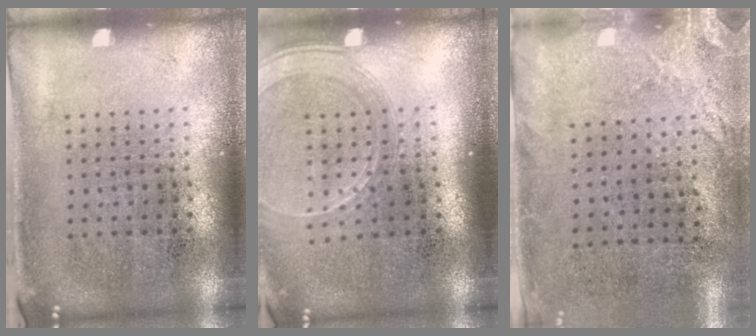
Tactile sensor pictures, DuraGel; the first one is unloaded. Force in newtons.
{"total": 1.7, "press": 1.5, "slide": 0.7}
{"total": 2.7, "press": 2.1, "slide": 1.7}